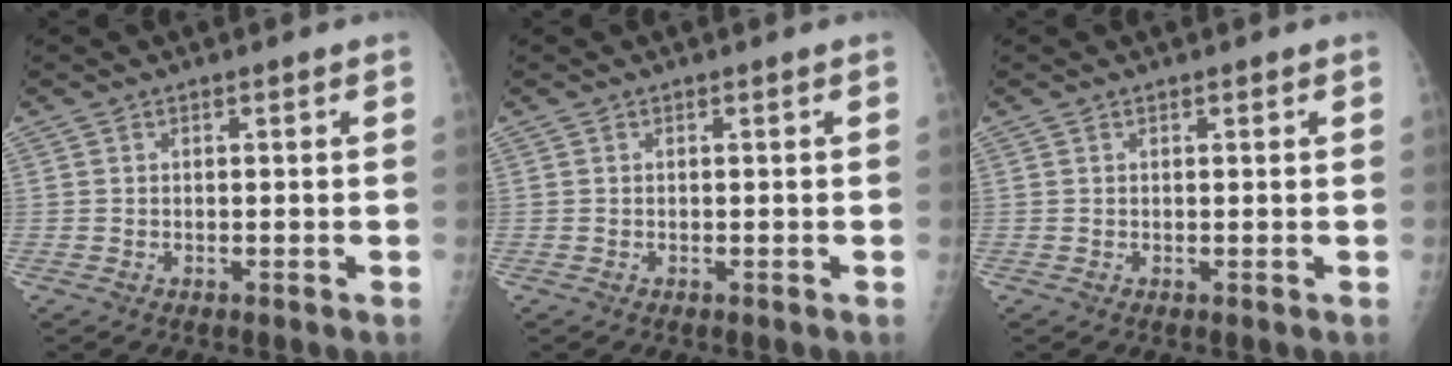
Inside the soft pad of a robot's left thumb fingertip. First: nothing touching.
{"total": 0.0}
{"total": 0.6, "force": [0.4, 0.3, 0.3], "torque": [-0.001, -0.002, 0.004]}